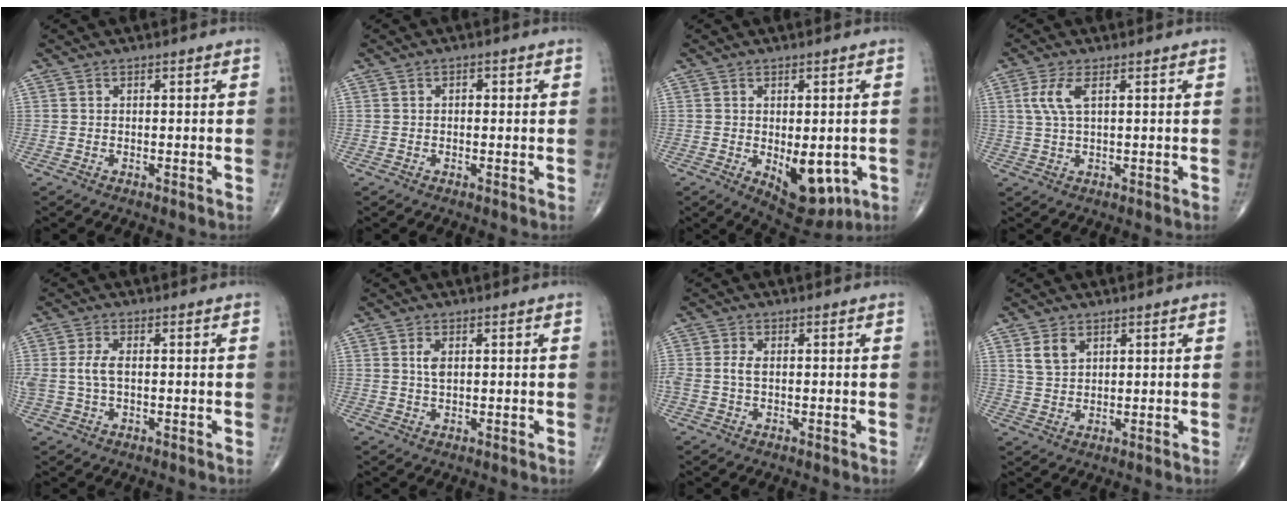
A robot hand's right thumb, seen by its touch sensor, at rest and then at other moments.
{"total": 1.0, "force": [0.2, 0.7, 0.7], "torque": [-0.005, 0.002, 0.001]}
{"total": 10.2, "force": [-2.4, 5.2, 8.4], "torque": [-0.090, -0.011, -0.018]}
{"total": 4.5, "force": [1.4, 1.5, 4.0], "torque": [-0.102, 0.004, 0.033]}
{"total": 4.1, "force": [0.2, 2.1, 3.5], "torque": [-0.090, 0.006, 0.004]}
{"total": 2.3, "force": [0.7, 1.1, 1.9], "torque": [-0.035, -0.002, 0.014]}
{"total": 2.3, "force": [0.1, 1.3, 1.8], "torque": [-0.047, 0.003, 0.001]}
{"total": 4.0, "force": [2.1, 2.6, 2.2], "torque": [-0.034, -0.010, 0.046]}